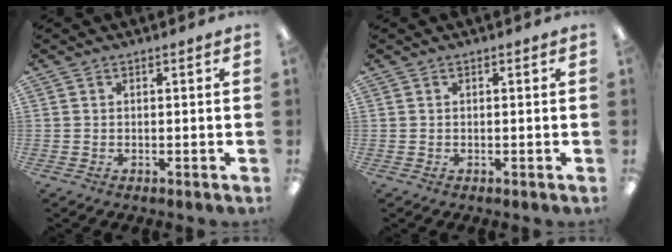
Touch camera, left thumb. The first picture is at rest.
{"total": 0.0}